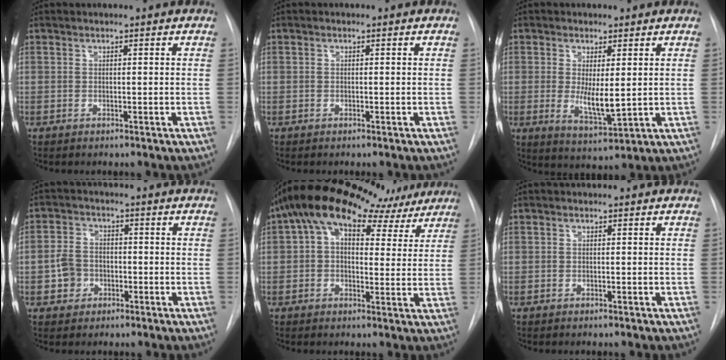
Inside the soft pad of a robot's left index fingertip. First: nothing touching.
{"total": 0.0}
{"total": 6.1, "force": [0.1, 1.7, 5.8], "torque": [-0.101, -0.017, 0.010]}
{"total": 4.9, "force": [-1.6, 4.1, 1.9], "torque": [-0.043, 0.015, -0.025]}
{"total": 16.9, "force": [11.8, 8.4, 8.8], "torque": [-0.136, 0.072, 0.159]}
{"total": 0.0}